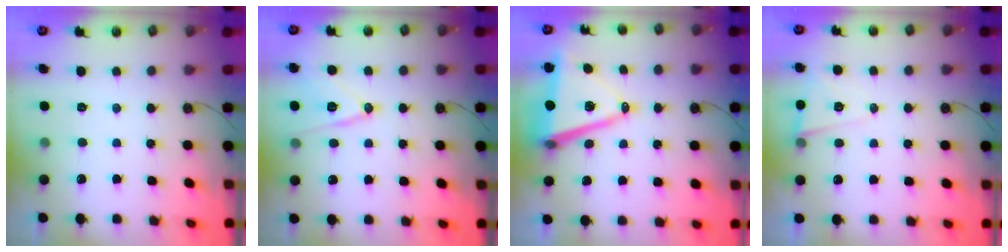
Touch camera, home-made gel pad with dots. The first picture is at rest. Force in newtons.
{"total": 12.5, "press": 12.2, "slide": 2.7}
{"total": 13.0, "press": 12.4, "slide": 4.1}
{"total": 6.3, "press": 6.2, "slide": 1.4}